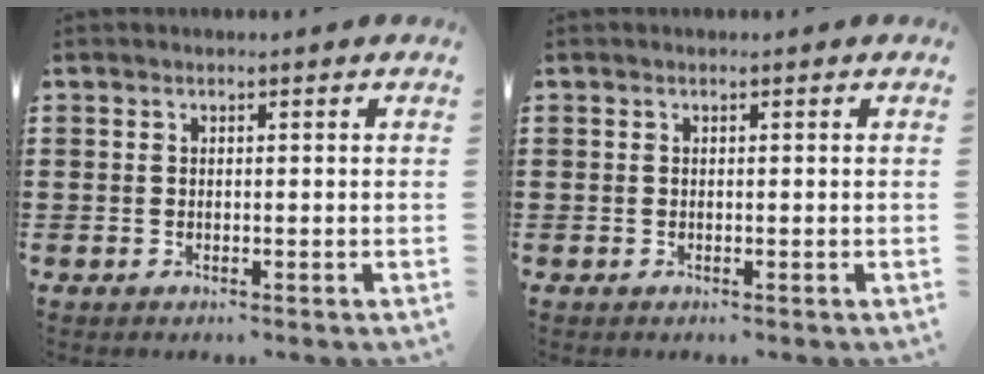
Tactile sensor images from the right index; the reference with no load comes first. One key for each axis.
{"total": 0.0}